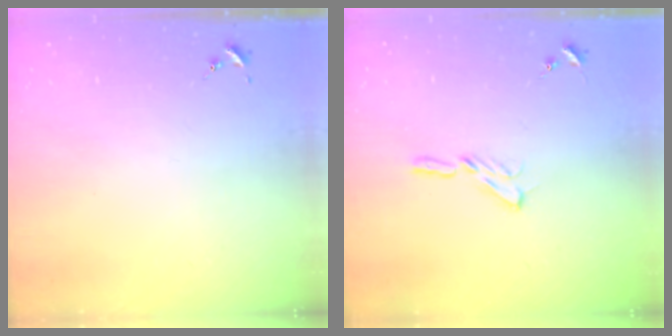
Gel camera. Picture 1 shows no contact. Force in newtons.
{"total": 4.0, "press": 4.0, "slide": 0.4}